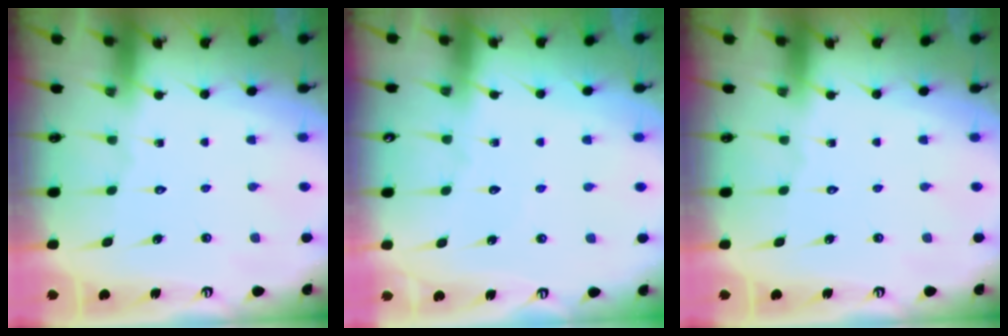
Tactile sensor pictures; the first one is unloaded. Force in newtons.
{"total": 2.4, "press": 2.4, "slide": 0.2}
{"total": 0.0}